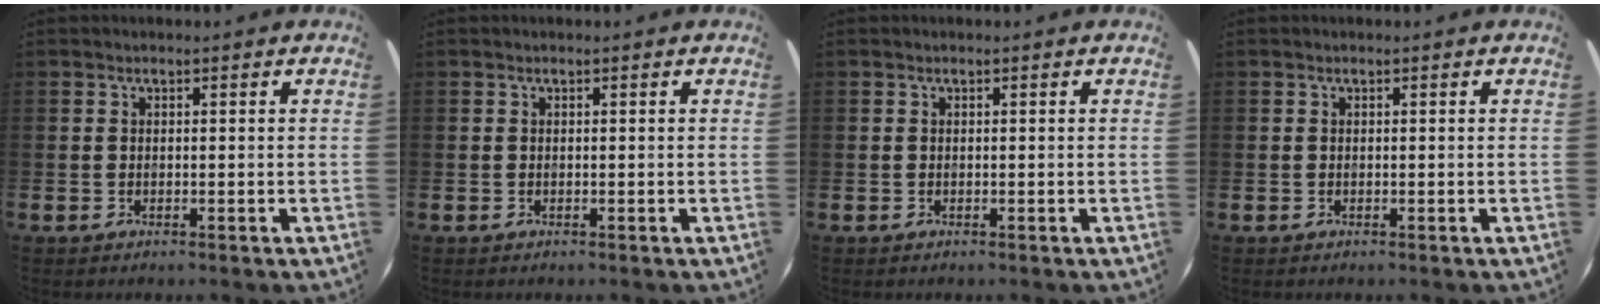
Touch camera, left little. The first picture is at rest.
{"total": 0.0}
{"total": 0.0}
{"total": 0.0}